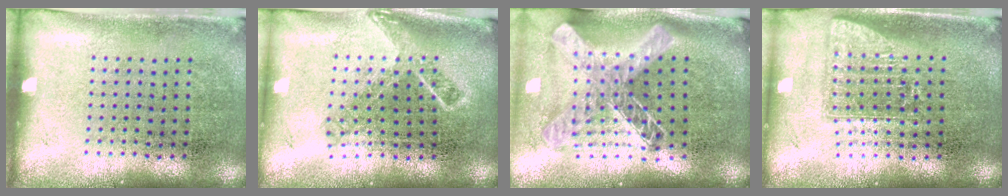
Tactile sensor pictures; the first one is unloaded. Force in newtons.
{"total": 1.8, "press": 1.3, "slide": 1.3}
{"total": 2.1, "press": 1.6, "slide": 1.4}
{"total": 1.7, "press": 1.3, "slide": 1.0}